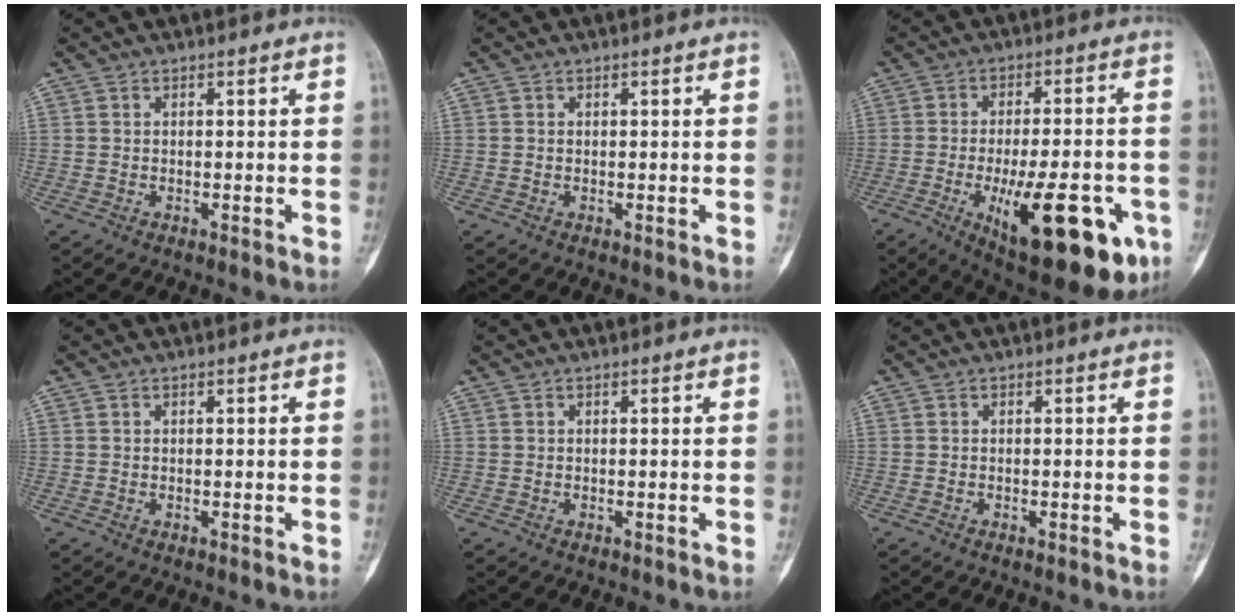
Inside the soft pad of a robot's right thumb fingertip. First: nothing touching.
{"total": 0.0}
{"total": 21.6, "force": [-8.1, 7.7, 18.5], "torque": [-0.224, 0.008, -0.100]}
{"total": 0.0}
{"total": 0.0}
{"total": 0.0}